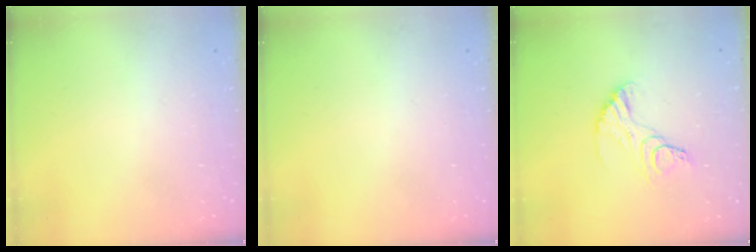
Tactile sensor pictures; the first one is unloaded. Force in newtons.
{"total": 0.0}
{"total": 11.2, "press": 11.2, "slide": 1.0}